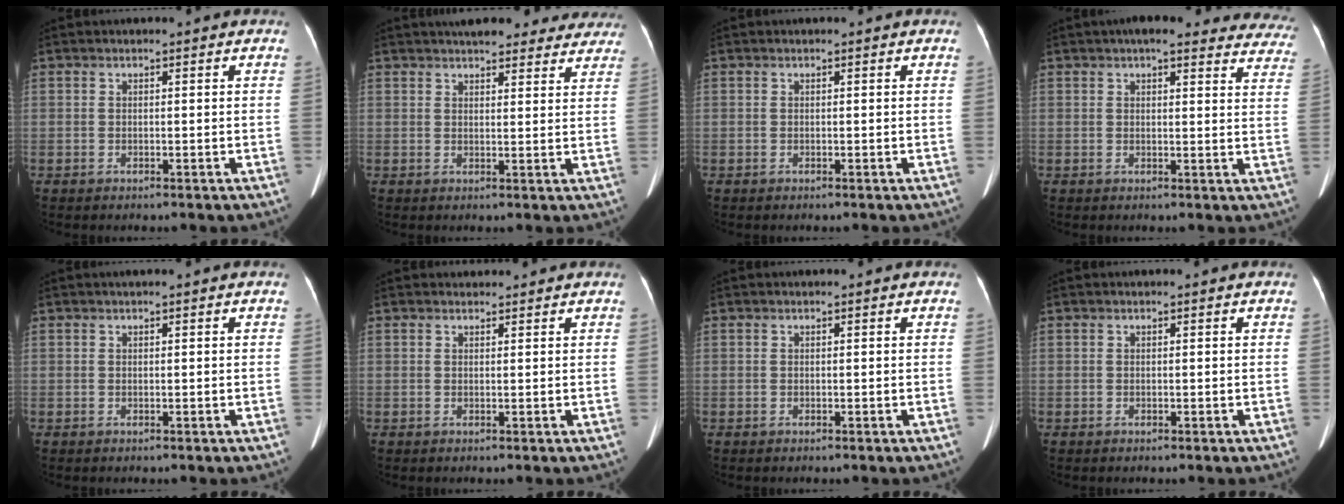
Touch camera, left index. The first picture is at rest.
{"total": 15.4, "force": [13.7, 4.3, 5.7], "torque": [-0.052, 0.024, 0.160]}
{"total": 0.0}
{"total": 18.8, "force": [16.8, 4.6, 7.0], "torque": [-0.054, -0.004, 0.172]}
{"total": 0.0}
{"total": 1.1, "force": [1.1, 0.4, -0.1], "torque": [-0.006, 0.010, 0.018]}
{"total": 0.0}
{"total": 0.0}